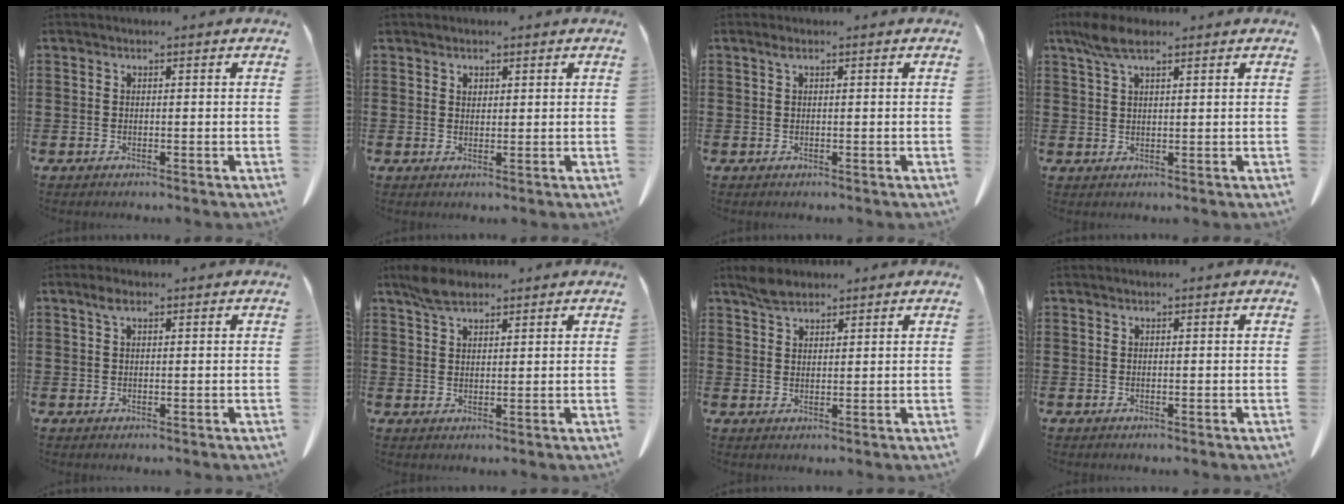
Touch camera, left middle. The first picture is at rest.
{"total": 1.3, "force": [1.0, 0.8, 0.3], "torque": [0.001, -0.001, 0.018]}
{"total": 1.0, "force": [0.4, 0.4, 0.8], "torque": [-0.018, 0.004, 0.006]}
{"total": 4.8, "force": [2.8, 1.5, 3.7], "torque": [-0.085, 0.002, 0.048]}
{"total": 1.8, "force": [0.8, 0.8, 1.4], "torque": [-0.033, 0.006, 0.013]}
{"total": 4.2, "force": [3.1, 1.7, 2.2], "torque": [-0.052, 0.008, 0.059]}
{"total": 3.3, "force": [2.6, 1.3, 1.5], "torque": [-0.036, 0.006, 0.050]}
{"total": 0.0}